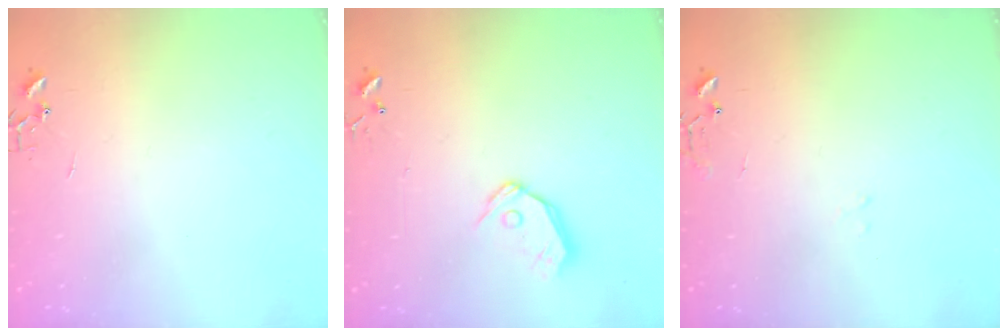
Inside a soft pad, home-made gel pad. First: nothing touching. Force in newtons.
{"total": 9.3, "press": 9.2, "slide": 1.2}
{"total": 8.0, "press": 8.0, "slide": 0.9}